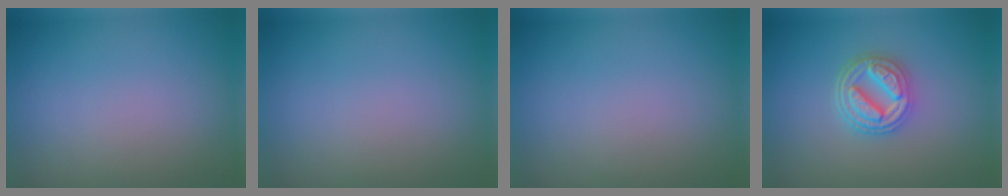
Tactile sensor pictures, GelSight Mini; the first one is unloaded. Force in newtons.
{"total": 0.0}
{"total": 0.0}
{"total": 4.7, "press": 3.7, "slide": 2.9}